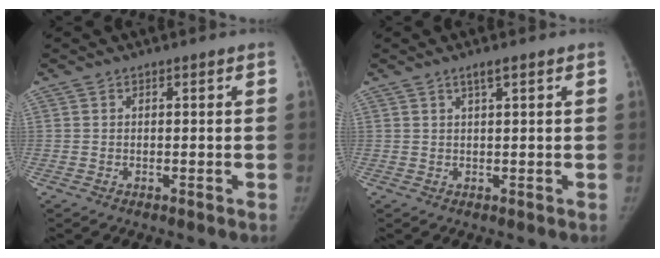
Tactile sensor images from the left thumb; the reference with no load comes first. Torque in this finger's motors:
{"motor_torque": [-0.12, 0.04, 0.17, -0.12, -0.05]}